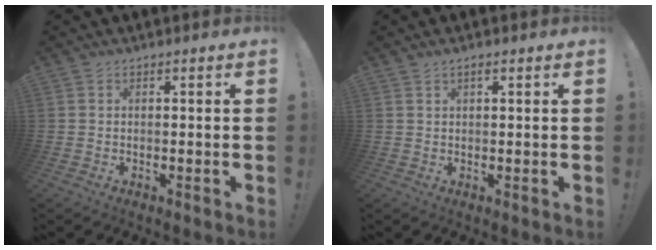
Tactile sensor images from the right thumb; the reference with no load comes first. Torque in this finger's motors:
{"motor_torque": [-0.18, -0.07, -0.04, 0.33, 0.11]}